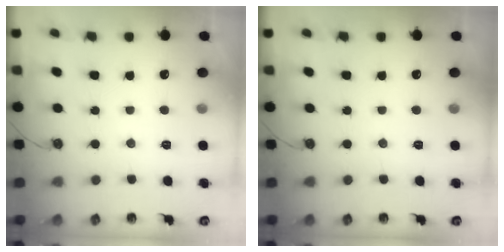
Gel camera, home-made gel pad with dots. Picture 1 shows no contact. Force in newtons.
{"total": 0.0}